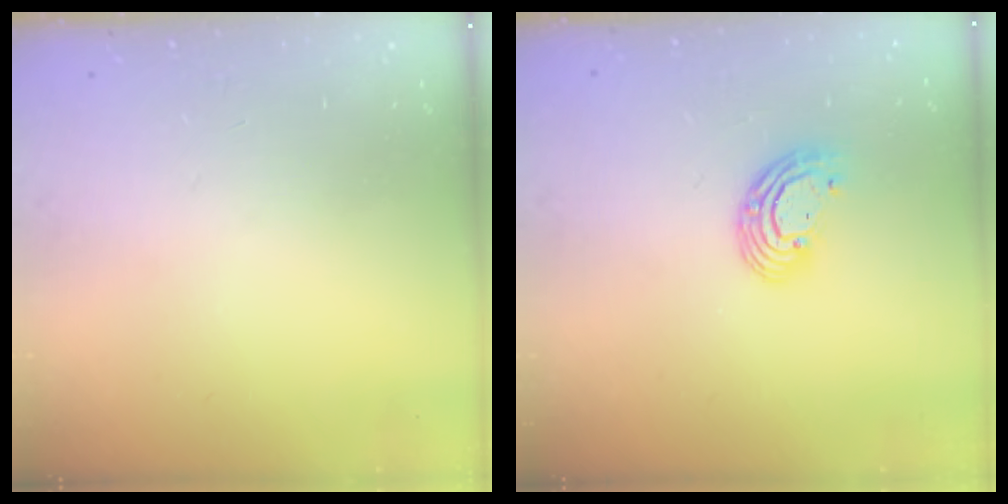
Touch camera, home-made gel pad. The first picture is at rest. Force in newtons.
{"total": 8.4, "press": 8.3, "slide": 1.4}